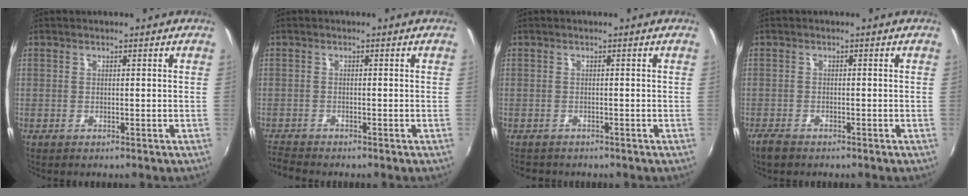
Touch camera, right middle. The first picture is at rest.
{"total": 2.9, "force": [-2.9, 0.1, 0.4], "torque": [-0.021, -0.016, -0.063]}
{"total": 1.9, "force": [-1.6, 0.9, 0.3], "torque": [-0.012, -0.007, -0.024]}
{"total": 2.6, "force": [-2.2, 1.0, 1.1], "torque": [-0.031, -0.007, -0.045]}